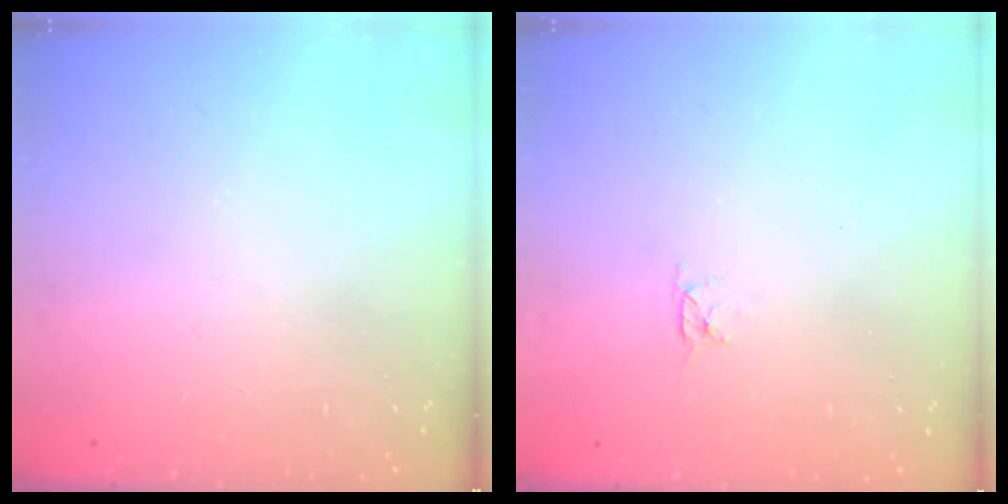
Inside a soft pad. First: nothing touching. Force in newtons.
{"total": 2.8, "press": 2.8, "slide": 0.3}